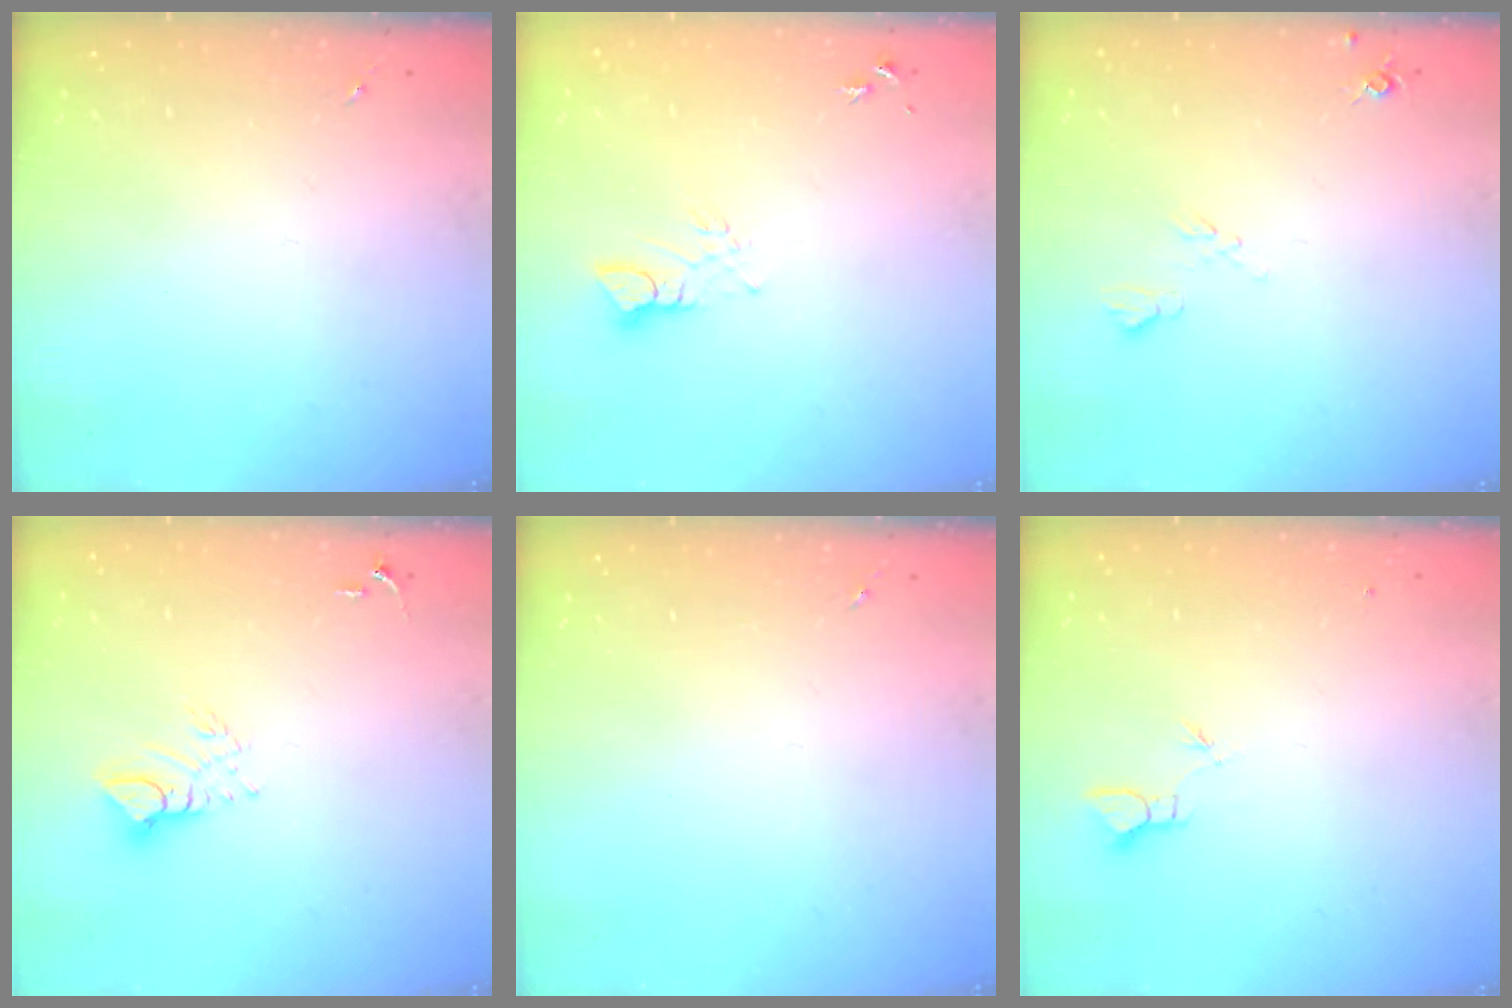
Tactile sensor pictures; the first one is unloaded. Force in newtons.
{"total": 3.4, "press": 3.4, "slide": 0.2}
{"total": 6.2, "press": 6.2, "slide": 1.0}
{"total": 7.2, "press": 7.1, "slide": 0.7}
{"total": 0.0}
{"total": 1.9, "press": 1.9, "slide": 0.1}